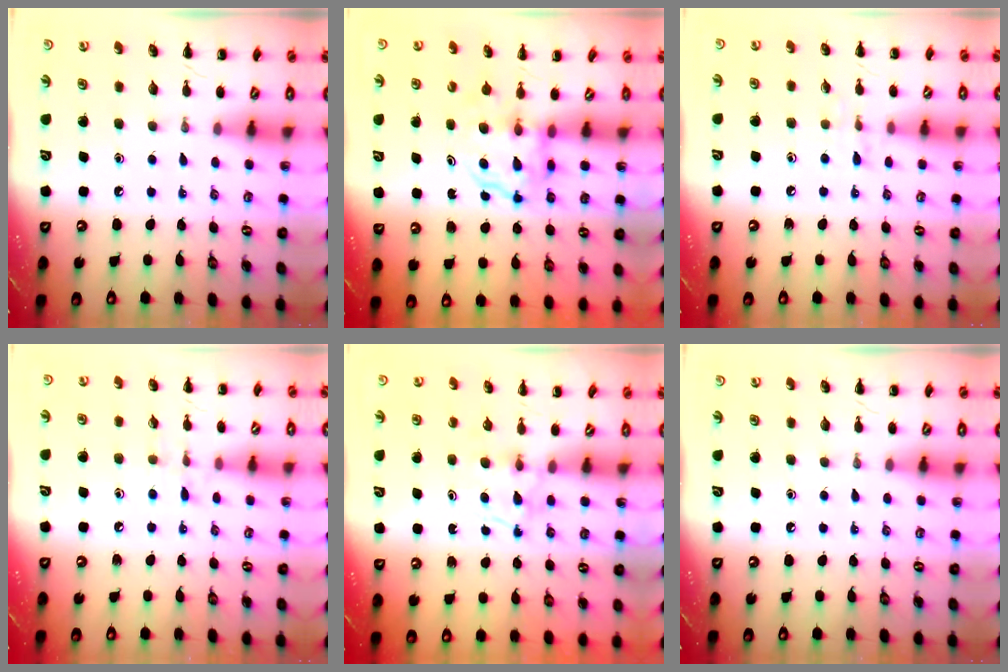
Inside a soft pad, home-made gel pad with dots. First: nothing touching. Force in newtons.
{"total": 3.7, "press": 3.7, "slide": 0.2}
{"total": 6.0, "press": 5.8, "slide": 1.6}
{"total": 7.4, "press": 7.1, "slide": 2.2}
{"total": 3.4, "press": 3.1, "slide": 1.4}
{"total": 0.0}